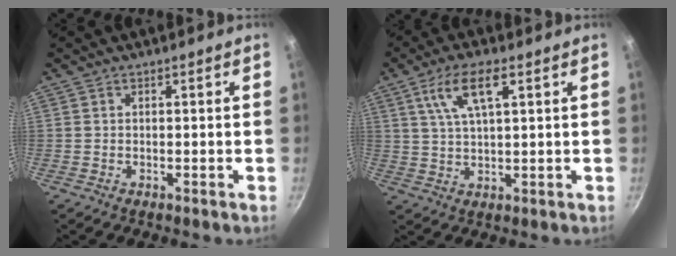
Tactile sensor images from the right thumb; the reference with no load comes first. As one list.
[{"total": 8.6, "force": [3.6, 2.8, 7.3], "torque": [-0.132, 0.000, 0.071]}]